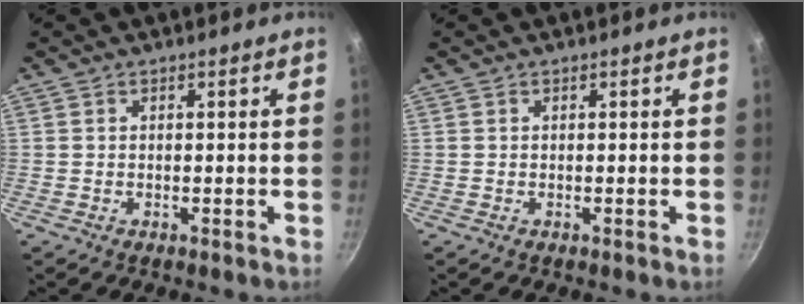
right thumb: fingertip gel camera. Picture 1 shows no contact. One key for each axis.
{"total": 0.0}